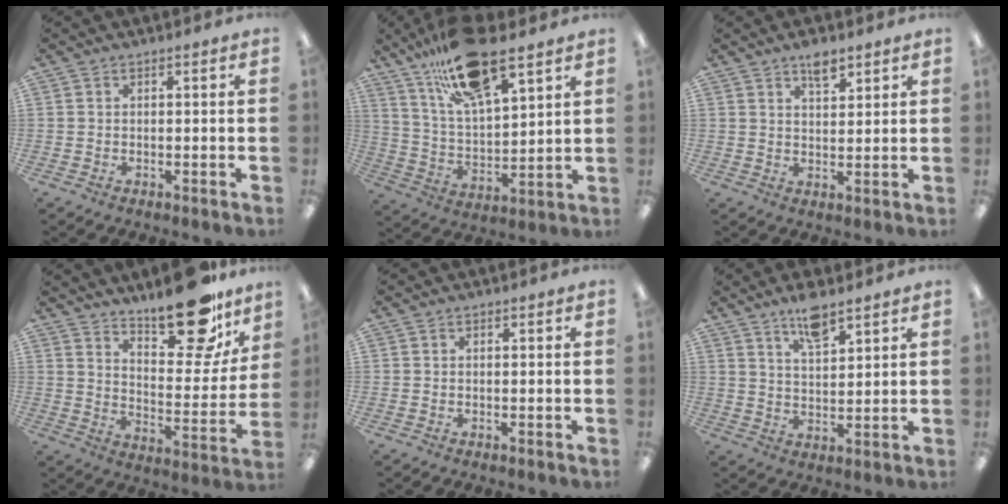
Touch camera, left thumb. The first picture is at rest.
{"total": 19.2, "force": [13.6, 6.1, 12.1], "torque": [-0.220, -0.058, 0.235]}
{"total": 4.7, "force": [3.4, 2.1, 2.6], "torque": [-0.026, -0.016, 0.055]}
{"total": 19.7, "force": [15.0, 7.3, 10.4], "torque": [-0.138, -0.103, 0.248]}
{"total": 0.0}
{"total": 7.1, "force": [5.6, 2.1, 3.9], "torque": [-0.067, -0.029, 0.098]}